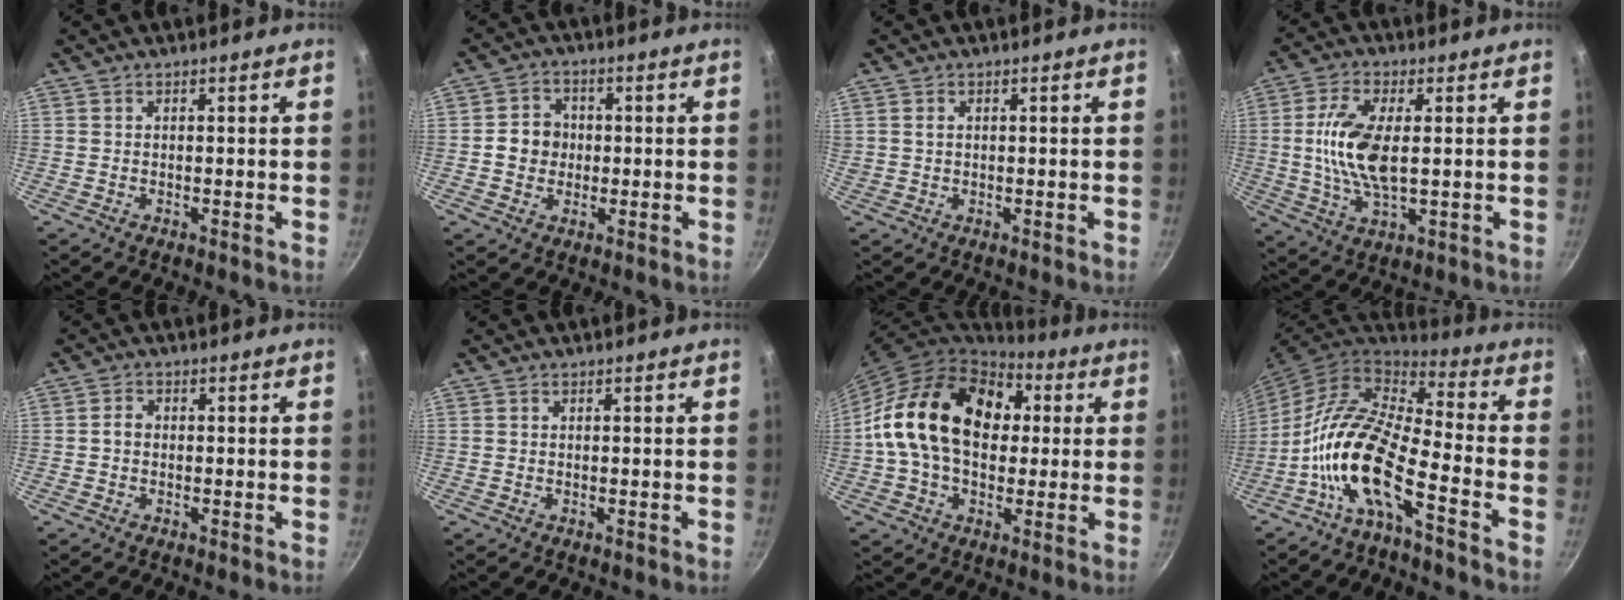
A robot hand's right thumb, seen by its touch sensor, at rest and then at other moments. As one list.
[{"total": 5.8, "force": [-0.2, 5.3, 2.4], "torque": [-0.008, 0.010, -0.011]}, {"total": 1.3, "force": [0.4, 1.1, 0.6], "torque": [-0.009, 0.005, 0.008]}, {"total": 11.2, "force": [0.9, 5.0, 10.0], "torque": [-0.200, 0.000, 0.017]}, {"total": 2.0, "force": [-0.1, 1.6, 1.1], "torque": [-0.015, 0.009, -0.005]}, {"total": 0.0}, {"total": 22.4, "force": [3.0, 15.7, 15.6], "torque": [-0.247, 0.034, 0.040]}, {"total": 15.2, "force": [-6.7, 4.9, 12.8], "torque": [-0.242, 0.062, -0.147]}]